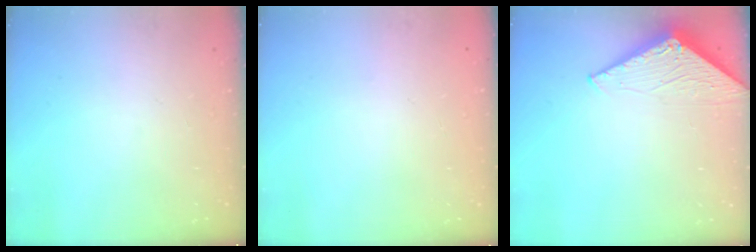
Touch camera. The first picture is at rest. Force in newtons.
{"total": 0.0}
{"total": 3.0, "press": 3.0, "slide": 0.2}